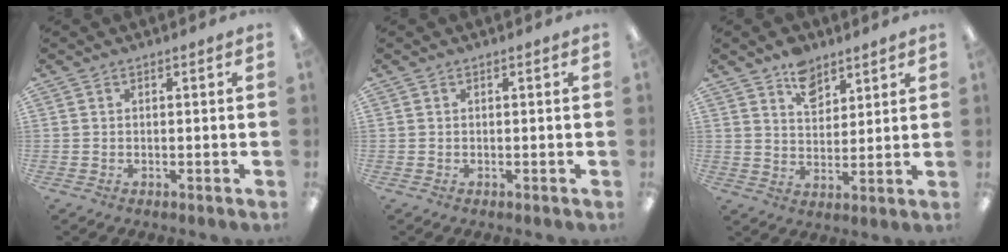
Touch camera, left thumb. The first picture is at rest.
{"total": 0.0}
{"total": 7.9, "force": [5.7, 4.7, 2.9], "torque": [-0.029, -0.030, 0.100]}